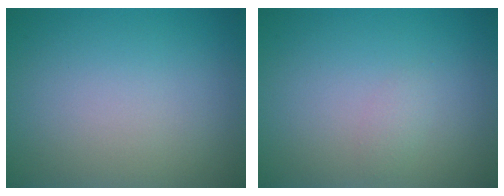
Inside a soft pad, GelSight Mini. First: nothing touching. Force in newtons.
{"total": 0.8, "press": 0.8, "slide": 0.0}